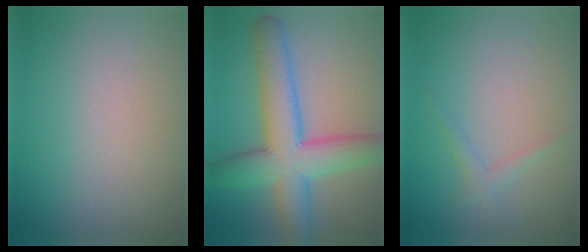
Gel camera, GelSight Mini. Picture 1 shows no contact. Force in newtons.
{"total": 7.9, "press": 7.9, "slide": 0.2}
{"total": 1.1, "press": 1.1, "slide": 0.0}